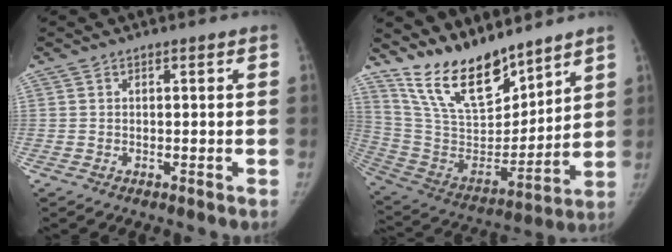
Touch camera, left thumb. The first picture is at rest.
{"total": 18.1, "force": [14.8, 6.2, 8.3], "torque": [-0.109, -0.091, 0.285]}